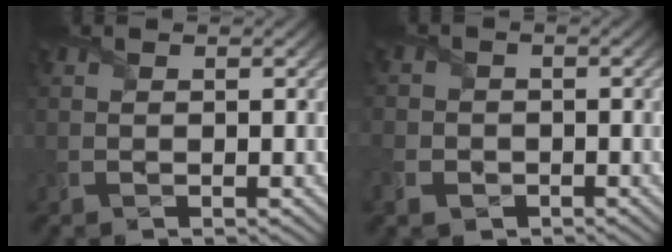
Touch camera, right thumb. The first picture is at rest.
{"total": 3.6, "force": [-1.5, 3.1, 0.8], "torque": [-0.022, -0.004, -0.045]}